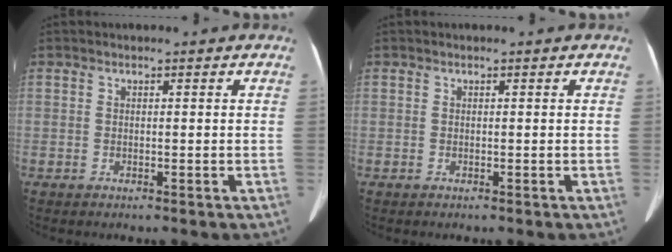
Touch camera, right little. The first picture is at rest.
{"total": 0.0}